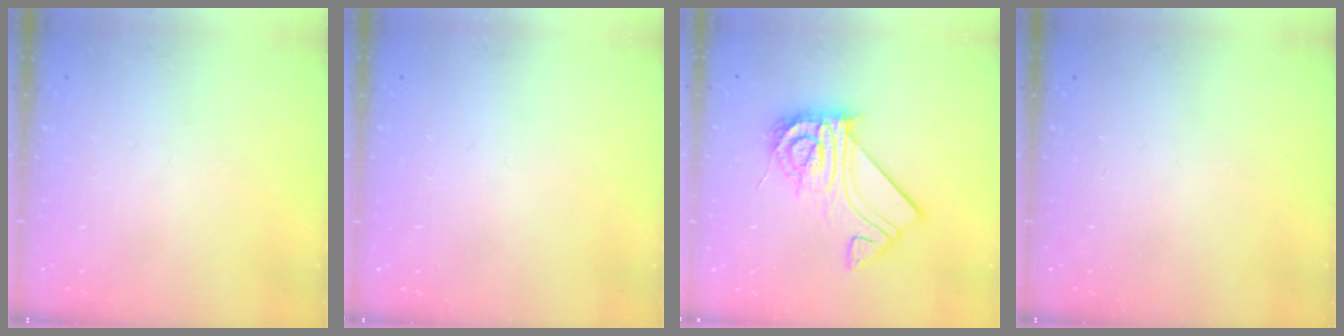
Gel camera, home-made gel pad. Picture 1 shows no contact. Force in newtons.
{"total": 0.7, "press": 0.6, "slide": 0.1}
{"total": 15.9, "press": 15.8, "slide": 0.7}
{"total": 0.0}